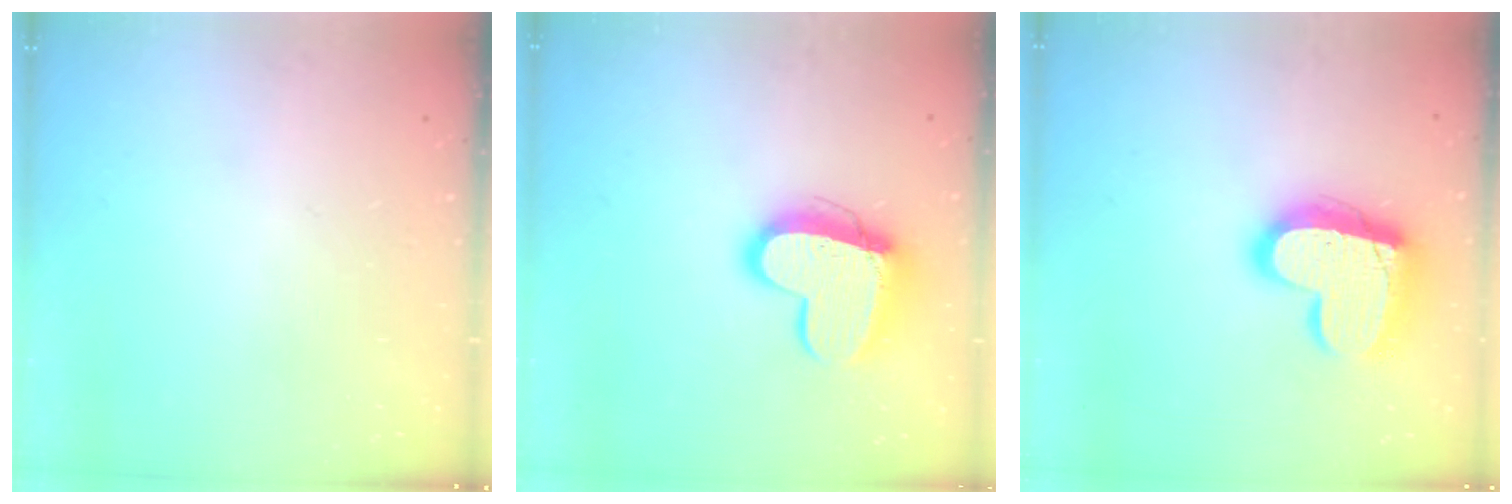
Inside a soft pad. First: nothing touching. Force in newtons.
{"total": 14.7, "press": 14.7, "slide": 1.3}
{"total": 17.2, "press": 17.2, "slide": 1.3}